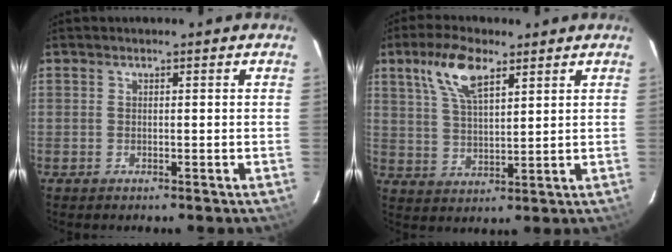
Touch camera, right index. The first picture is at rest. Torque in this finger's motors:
{"motor_torque": [0.61, 0.70, 0.21, 0.07]}